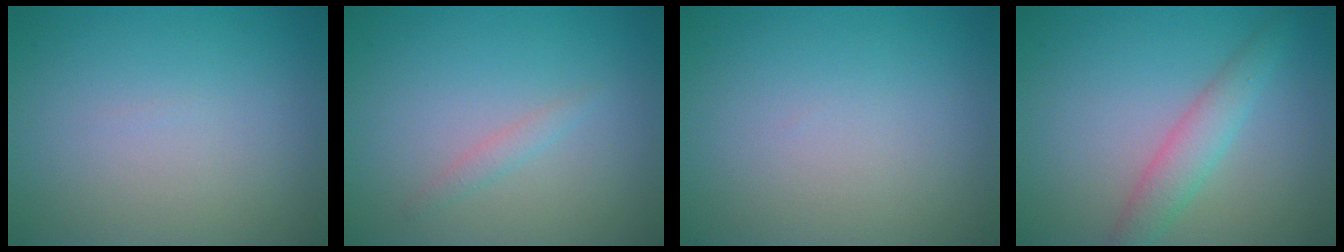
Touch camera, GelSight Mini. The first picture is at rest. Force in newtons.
{"total": 0.9, "press": 0.8, "slide": 0.0}
{"total": 0.0}
{"total": 2.9, "press": 2.9, "slide": 0.1}